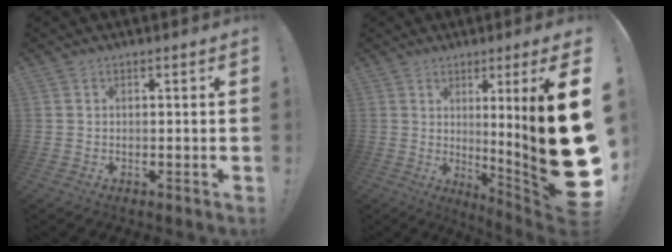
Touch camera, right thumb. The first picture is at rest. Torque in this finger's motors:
{"motor_torque": [-0.60, 2.47, 1.71, 1.06, 0.19]}